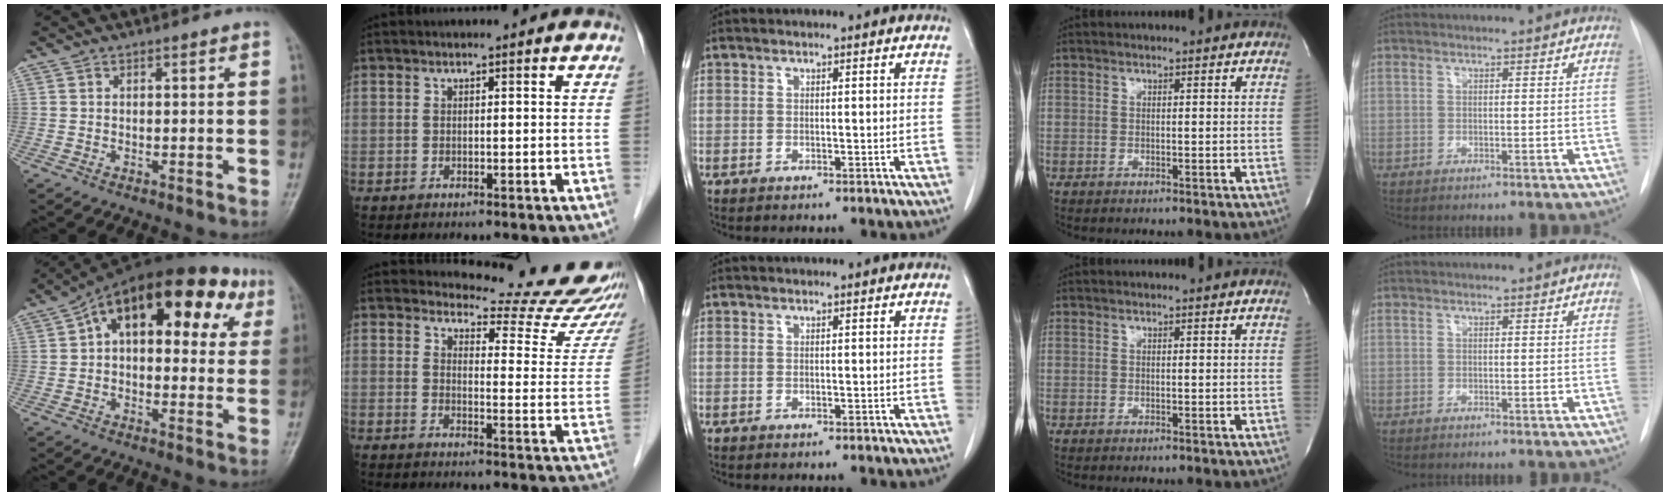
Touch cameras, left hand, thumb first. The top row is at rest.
{"thumb": {"total": 20.0, "force": [6.4, 11.1, 15.4], "torque": [-0.179, 0.039, 0.083]}, "index": {"total": 17.6, "force": [17.1, 2.6, 3.1], "torque": [-0.018, -0.108, 0.169]}}